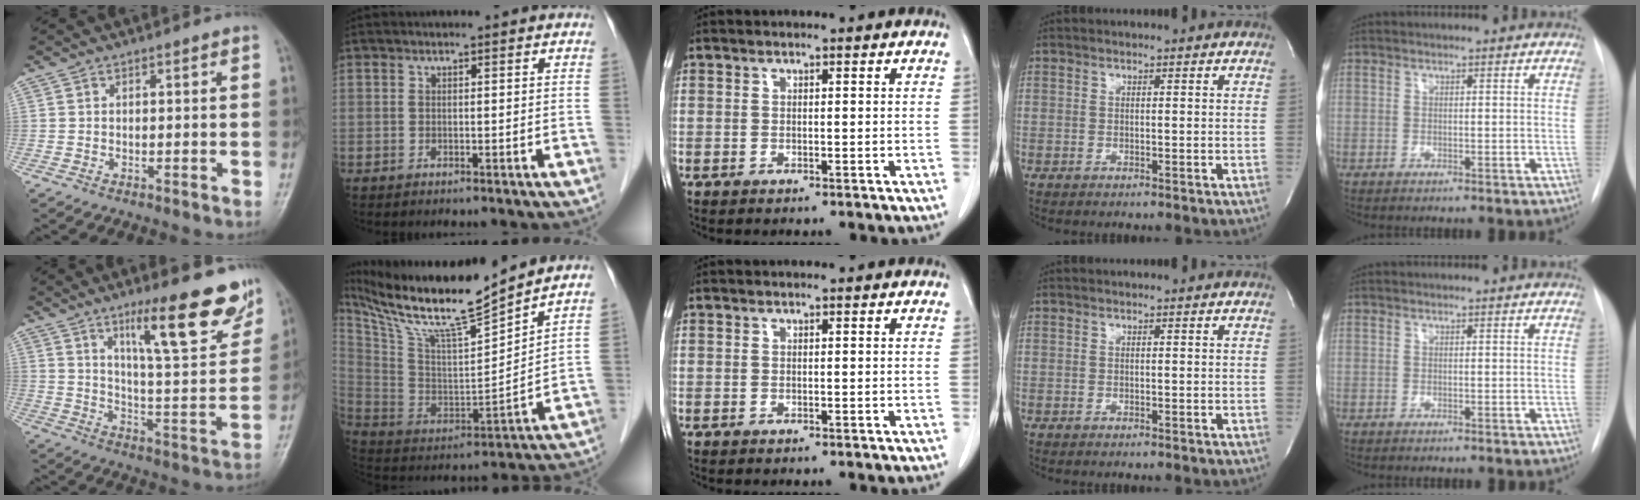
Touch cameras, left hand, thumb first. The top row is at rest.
{"thumb": {"total": 17.4, "force": [11.2, 3.6, 12.9], "torque": [-0.156, -0.068, 0.177]}, "index": {"total": 17.6, "force": [15.1, 0.0, 9.0], "torque": [-0.174, -0.008, 0.277]}}